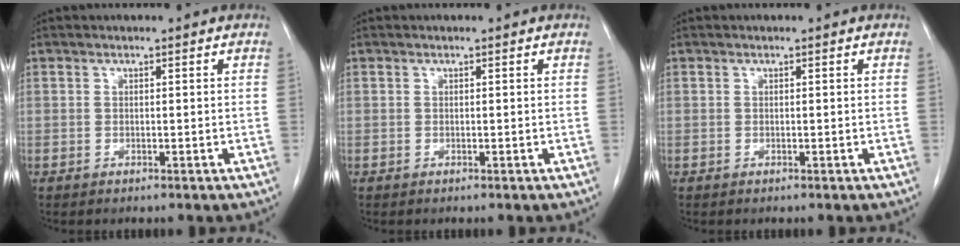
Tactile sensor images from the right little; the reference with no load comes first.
{"total": 0.0}
{"total": 0.0}